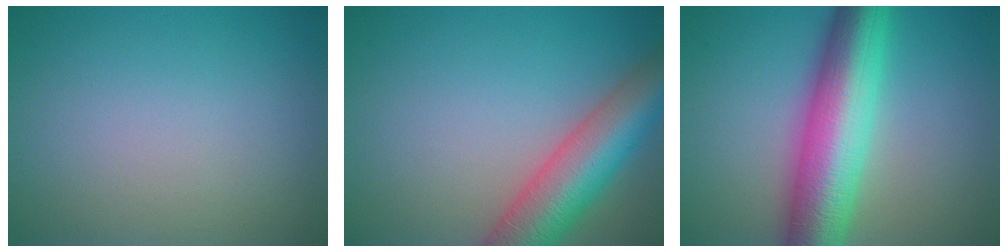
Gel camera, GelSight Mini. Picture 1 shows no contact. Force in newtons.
{"total": 8.5, "press": 8.5, "slide": 0.4}
{"total": 10.6, "press": 10.6, "slide": 0.1}